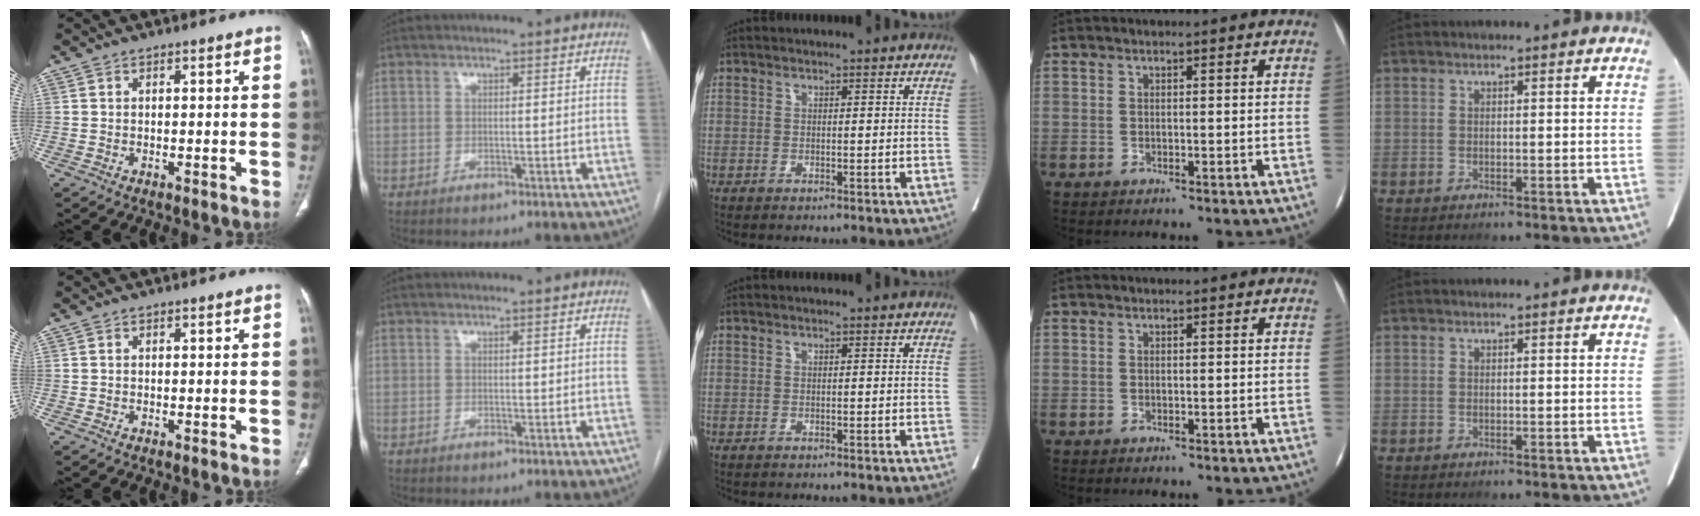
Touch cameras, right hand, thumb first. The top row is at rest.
{}